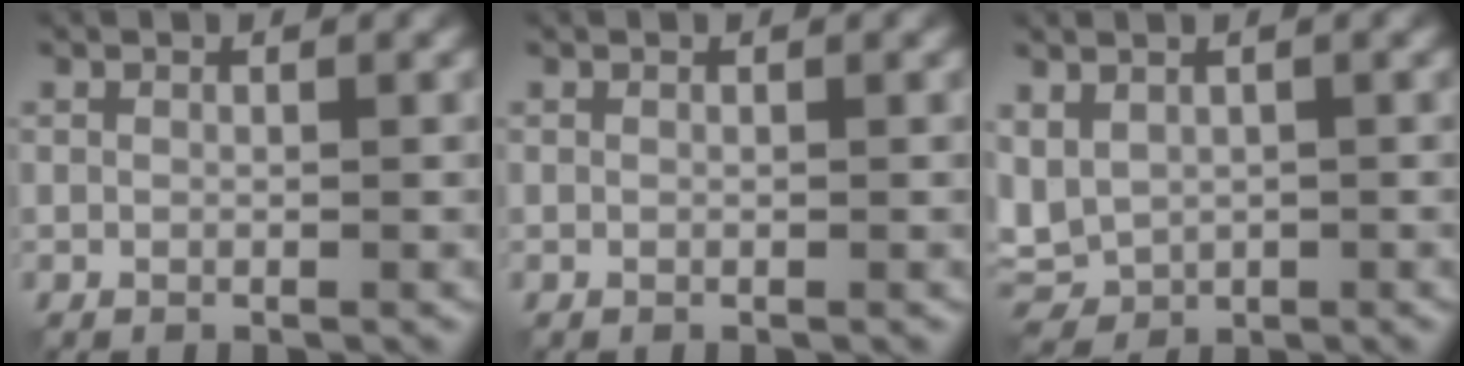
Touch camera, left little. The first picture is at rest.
{"total": 0.0}
{"total": 3.5, "force": [0.3, 2.8, 2.1], "torque": [-0.052, -0.004, 0.008]}